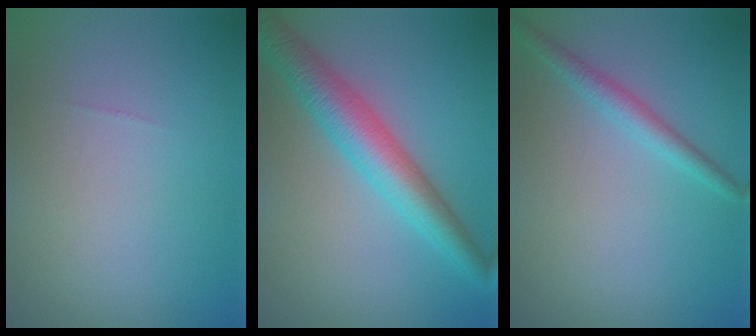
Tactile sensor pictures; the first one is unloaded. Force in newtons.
{"total": 5.6, "press": 5.6, "slide": 0.2}
{"total": 2.0, "press": 2.0, "slide": 0.1}